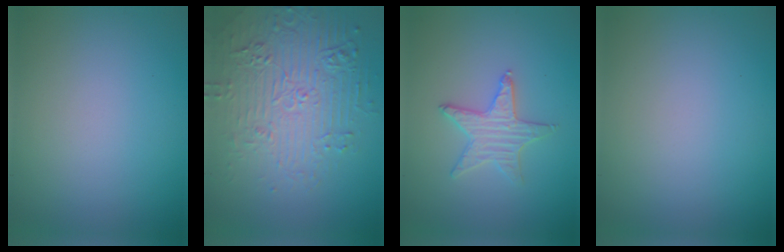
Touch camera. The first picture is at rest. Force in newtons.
{"total": 6.4, "press": 5.1, "slide": 4.0}
{"total": 1.9, "press": 1.9, "slide": 0.2}
{"total": 0.0}